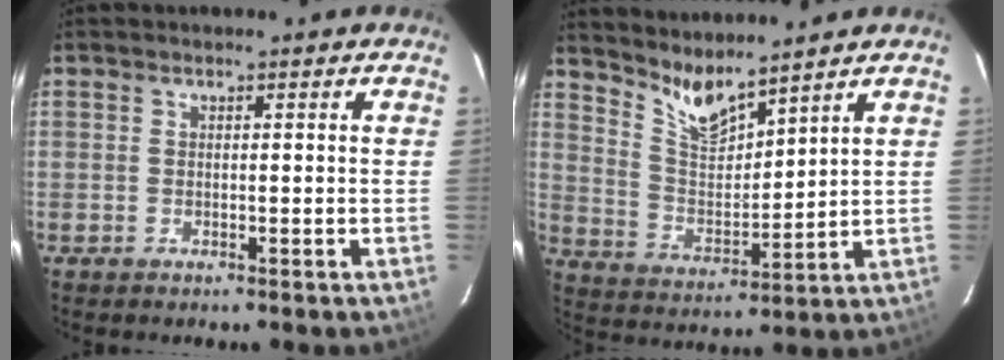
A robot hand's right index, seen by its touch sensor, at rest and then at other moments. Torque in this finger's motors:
{"motor_torque": [-0.34, 0.42, 0.02, 0.01]}